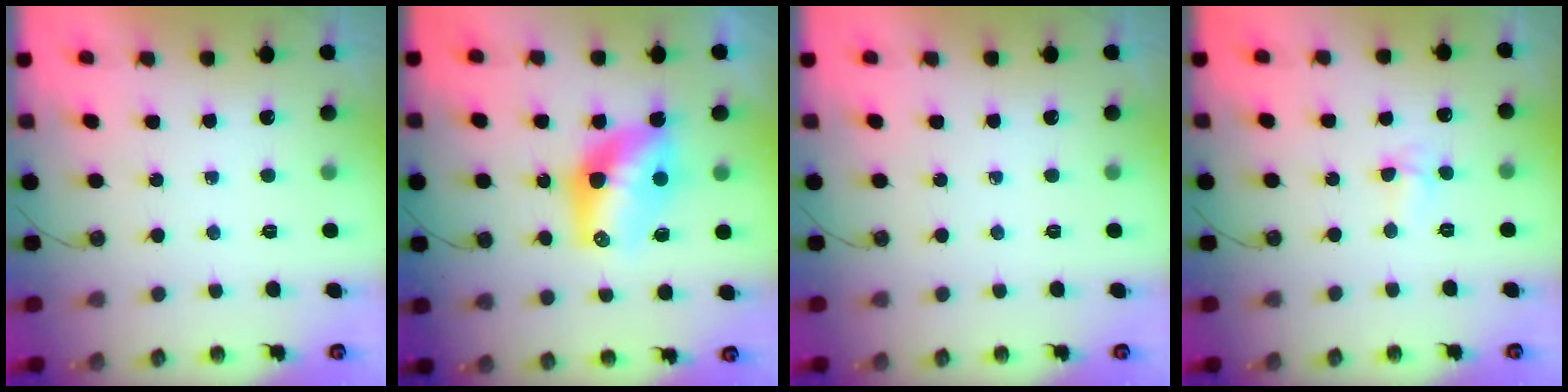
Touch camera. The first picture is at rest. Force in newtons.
{"total": 11.7, "press": 11.7, "slide": 0.9}
{"total": 0.0}
{"total": 4.2, "press": 2.8, "slide": 3.1}